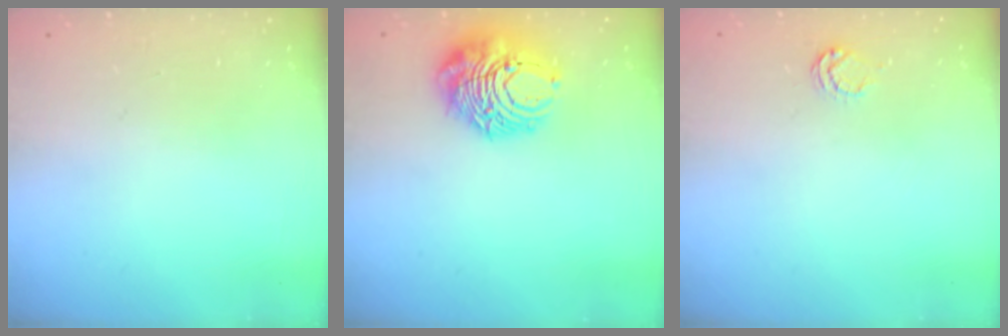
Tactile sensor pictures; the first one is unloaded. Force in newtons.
{"total": 11.6, "press": 11.6, "slide": 1.0}
{"total": 4.3, "press": 4.2, "slide": 0.6}